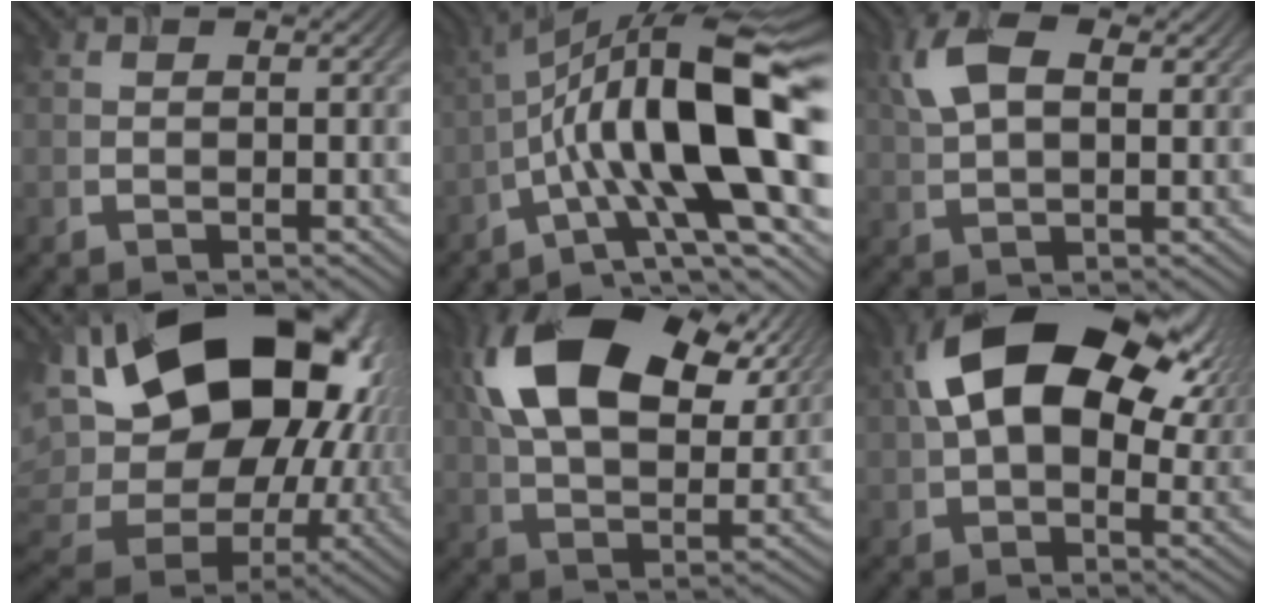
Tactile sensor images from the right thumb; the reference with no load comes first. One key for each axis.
{"total": 18.9, "fx": -2.2, "fy": 5.5, "fz": 18.0, "tx": -0.297, "ty": 0.017, "tz": -0.045}
{"total": 6.9, "fx": 2.6, "fy": 3.5, "fz": 5.4, "tx": -0.127, "ty": 0.010, "tz": 0.048}
{"total": 24.3, "fx": 5.4, "fy": 16.1, "fz": 17.3, "tx": -0.361, "ty": 0.001, "tz": 0.116}
{"total": 18.0, "fx": 7.3, "fy": 10.1, "fz": 13.0, "tx": -0.274, "ty": 0.026, "tz": 0.128}
{"total": 18.2, "fx": 5.8, "fy": 10.8, "fz": 13.5, "tx": -0.247, "ty": 0.018, "tz": 0.098}